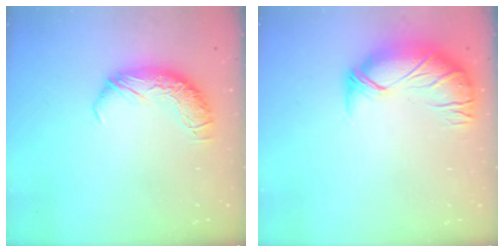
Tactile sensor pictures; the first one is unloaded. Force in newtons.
{"total": 2.8, "press": 0.9, "slide": 2.6}